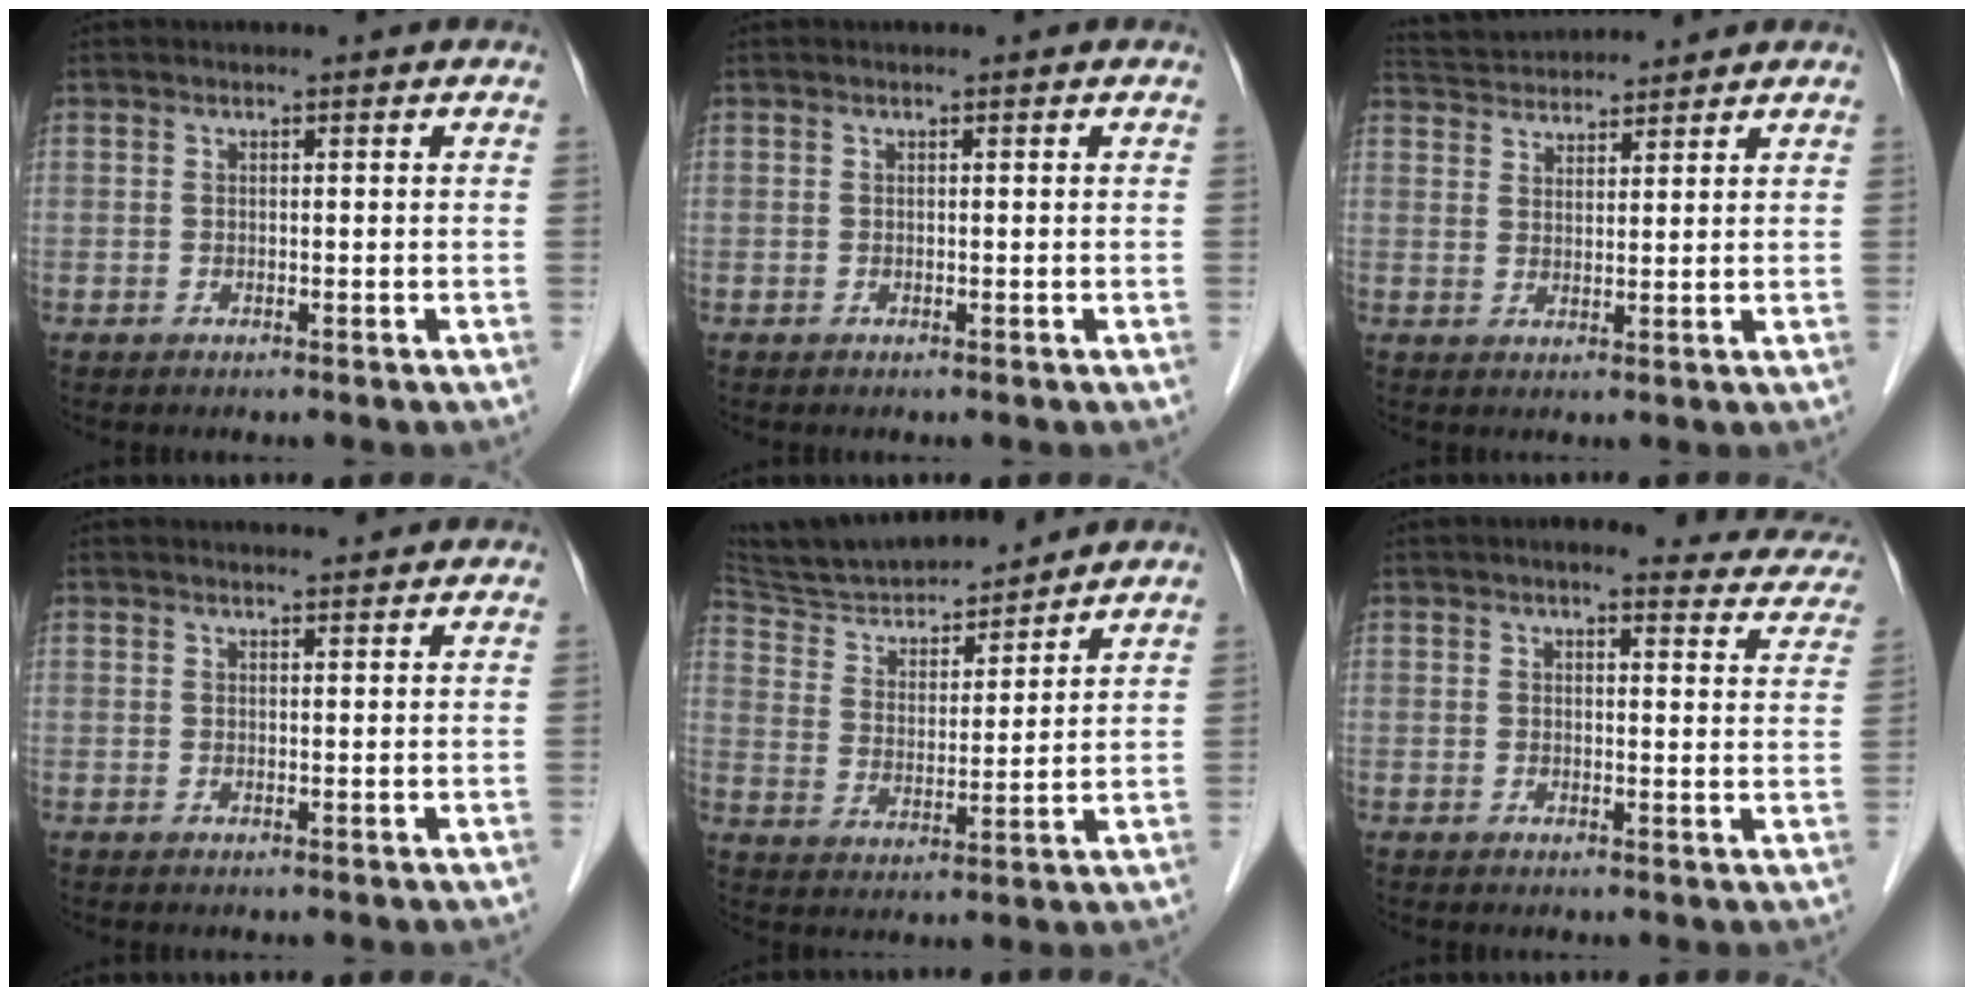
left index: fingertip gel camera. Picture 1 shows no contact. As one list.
[{"total": 0.0}, {"total": 7.8, "force": [7.6, 1.0, 1.6], "torque": [-0.036, 0.031, 0.128]}, {"total": 2.8, "force": [2.7, 0.2, 0.7], "torque": [-0.014, 0.008, 0.035]}, {"total": 14.1, "force": [13.3, 2.3, 4.2], "torque": [-0.071, 0.000, 0.229]}, {"total": 12.2, "force": [11.2, 3.1, 3.9], "torque": [-0.011, -0.001, 0.098]}]